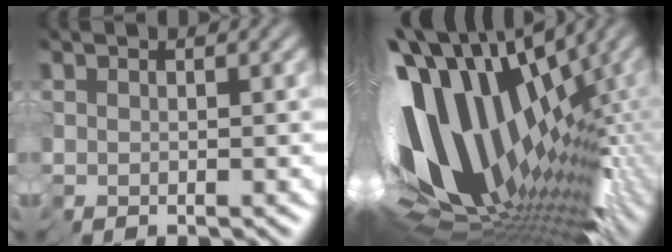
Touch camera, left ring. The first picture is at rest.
{"total": 15.3, "force": [0.5, 7.1, 13.5], "torque": [-0.254, 0.000, 0.015]}